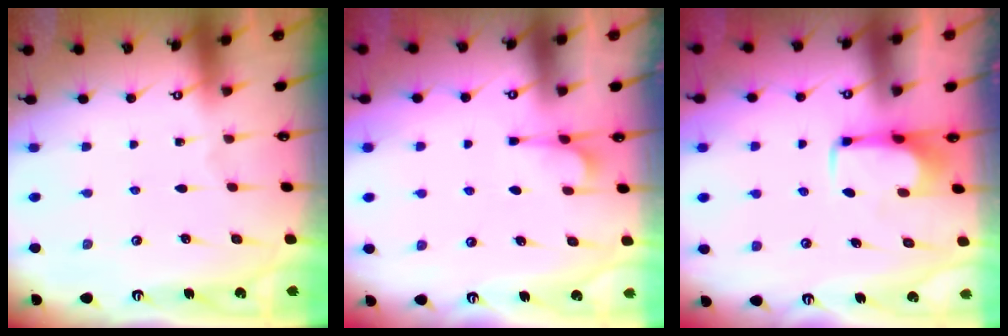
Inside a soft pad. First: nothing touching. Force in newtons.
{"total": 2.6, "press": 2.4, "slide": 1.0}
{"total": 2.1, "press": 2.0, "slide": 0.4}